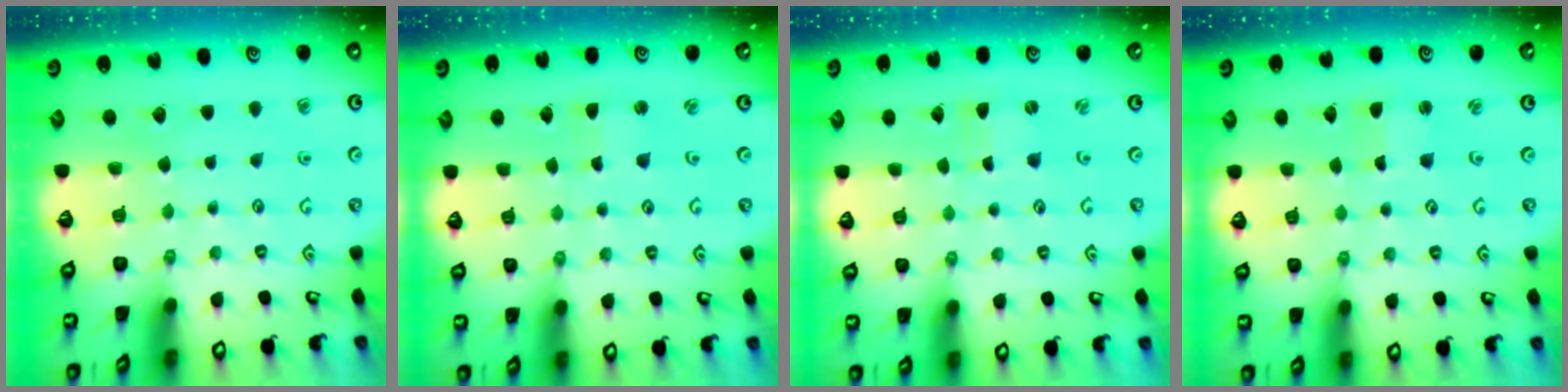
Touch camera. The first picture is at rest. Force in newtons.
{"total": 1.3, "press": 1.3, "slide": 0.2}
{"total": 0.0}
{"total": 1.4, "press": 1.4, "slide": 0.0}